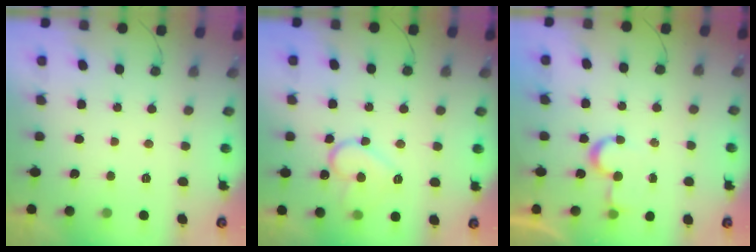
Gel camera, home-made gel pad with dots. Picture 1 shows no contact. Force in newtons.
{"total": 12.7, "press": 12.7, "slide": 0.8}
{"total": 5.6, "press": 5.6, "slide": 0.4}